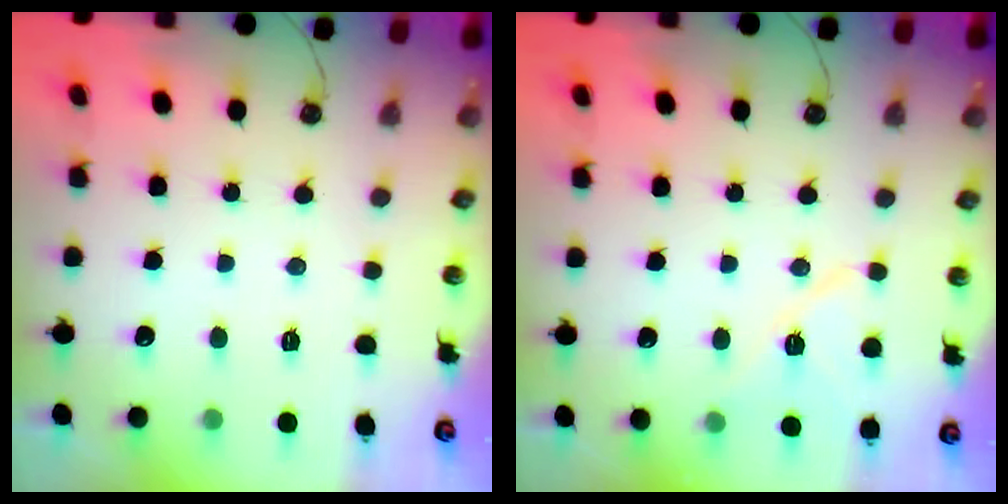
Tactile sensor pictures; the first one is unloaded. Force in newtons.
{"total": 10.6, "press": 10.6, "slide": 1.1}